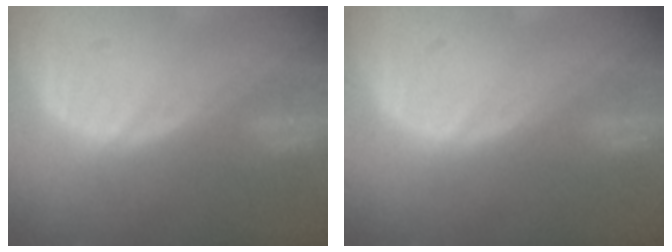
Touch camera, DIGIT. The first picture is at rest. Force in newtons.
{"total": 0.0}